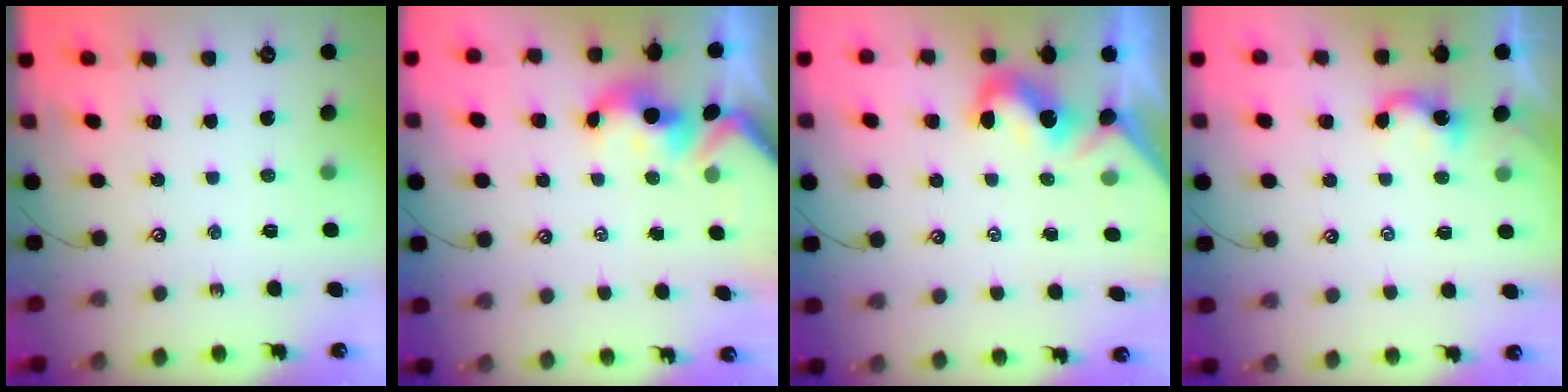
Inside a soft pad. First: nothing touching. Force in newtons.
{"total": 1.6, "press": 1.4, "slide": 0.7}
{"total": 2.0, "press": 2.0, "slide": 0.4}
{"total": 2.6, "press": 2.6, "slide": 0.2}